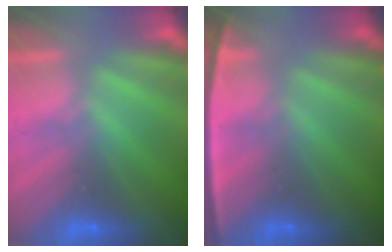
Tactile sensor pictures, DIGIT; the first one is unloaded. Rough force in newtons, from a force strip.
{"total": 2.4}